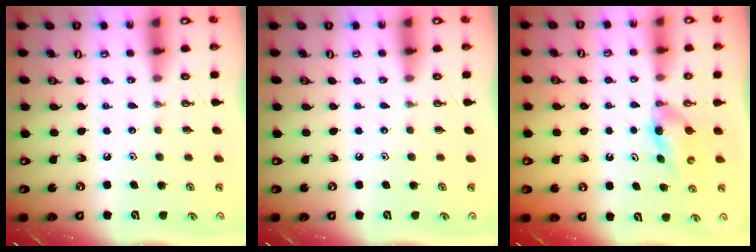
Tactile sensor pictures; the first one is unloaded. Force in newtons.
{"total": 0.0}
{"total": 3.7, "press": 3.1, "slide": 2.1}